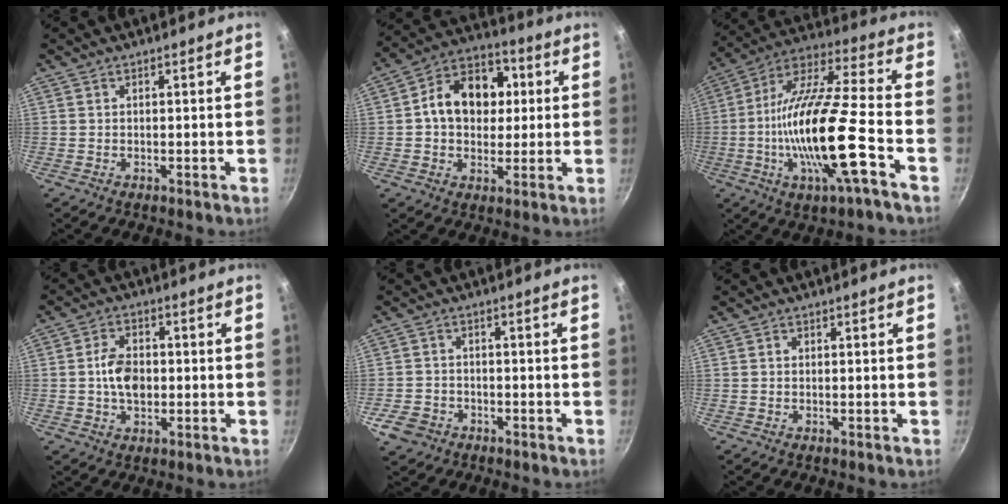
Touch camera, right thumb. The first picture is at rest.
{"total": 14.7, "force": [1.9, 11.1, 9.4], "torque": [-0.112, 0.022, 0.014]}
{"total": 21.4, "force": [-5.9, 4.2, 20.1], "torque": [-0.363, 0.026, -0.121]}
{"total": 7.3, "force": [-0.3, 4.9, 5.4], "torque": [-0.079, 0.011, -0.010]}
{"total": 5.3, "force": [-2.7, 4.1, 1.9], "torque": [-0.039, 0.028, -0.045]}
{"total": 0.7, "force": [0.1, 0.6, 0.4], "torque": [-0.005, 0.004, 0.001]}